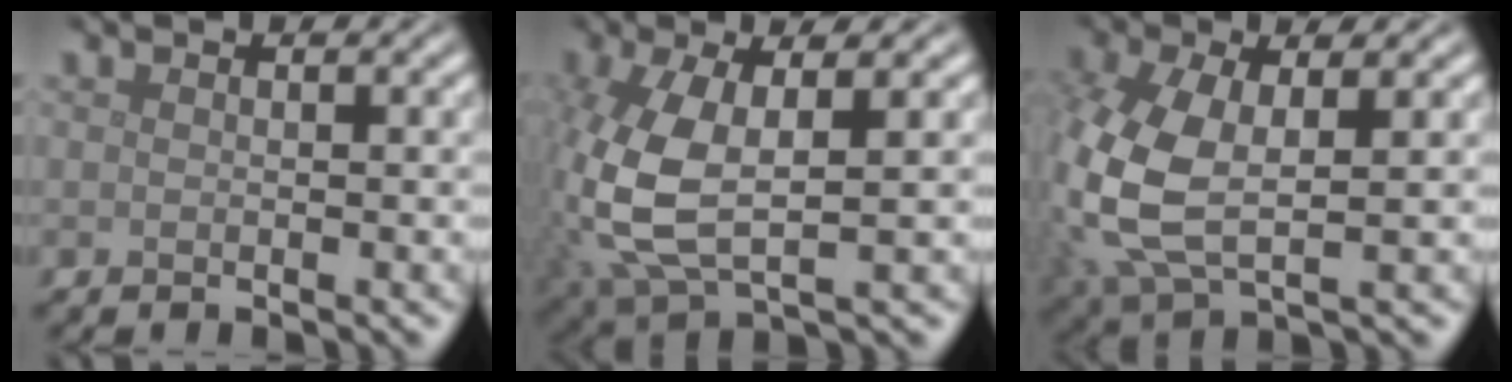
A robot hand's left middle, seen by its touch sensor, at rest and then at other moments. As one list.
[{"total": 8.3, "force": [0.1, 3.7, 7.4], "torque": [-0.185, -0.002, 0.005]}, {"total": 7.2, "force": [0.3, 3.8, 6.1], "torque": [-0.152, 0.000, 0.006]}]